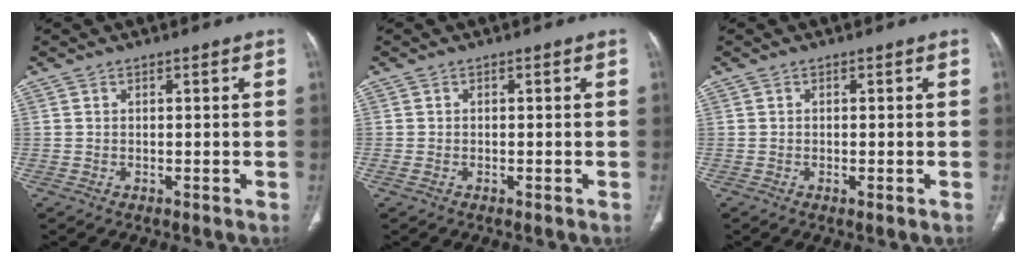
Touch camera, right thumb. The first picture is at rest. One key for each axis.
{"total": 1.1, "fx": -0.5, "fy": 0.6, "fz": 0.8, "tx": -0.021, "ty": -0.001, "tz": -0.008}
{"total": 1.0, "fx": -0.4, "fy": 0.2, "fz": 0.9, "tx": -0.020, "ty": -0.004, "tz": -0.006}